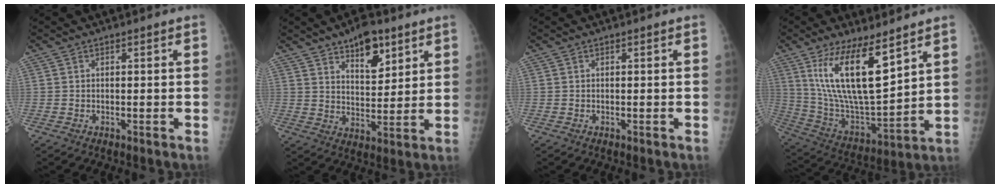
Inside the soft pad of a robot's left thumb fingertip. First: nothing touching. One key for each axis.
{"total": 9.5, "fx": 5.8, "fy": 4.5, "fz": 6.1, "tx": -0.065, "ty": -0.036, "tz": 0.095}
{"total": 0.0}
{"total": 18.0, "fx": 9.1, "fy": 5.9, "fz": 14.3, "tx": -0.253, "ty": -0.054, "tz": 0.185}